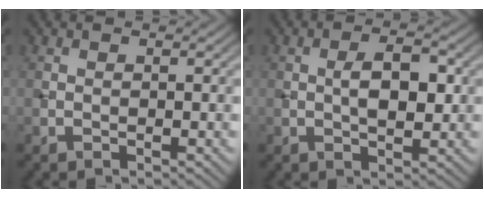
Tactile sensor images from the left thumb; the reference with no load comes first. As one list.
[{"total": 4.6, "force": [0.4, 2.1, 4.0], "torque": [-0.072, 0.001, 0.006]}]